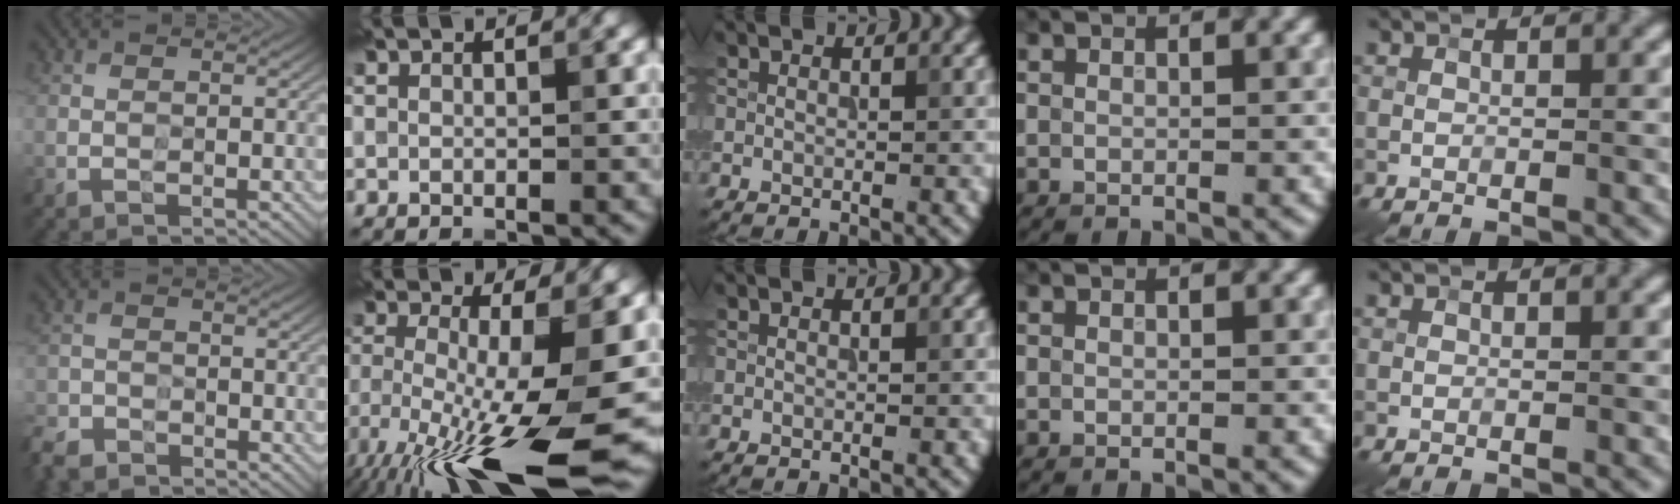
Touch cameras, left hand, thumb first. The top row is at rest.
{"thumb": {"total": 3.4, "force": [-3.2, 1.2, 0.5], "torque": [-0.010, -0.007, -0.072]}, "index": {"total": 15.4, "force": [-6.3, 3.8, 13.5], "torque": [-0.242, -0.026, -0.107]}}